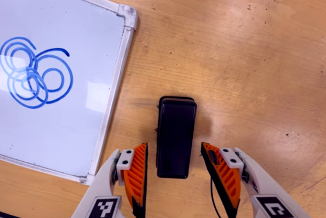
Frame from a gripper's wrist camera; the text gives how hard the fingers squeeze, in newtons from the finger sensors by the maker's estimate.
{"total": 0.0}